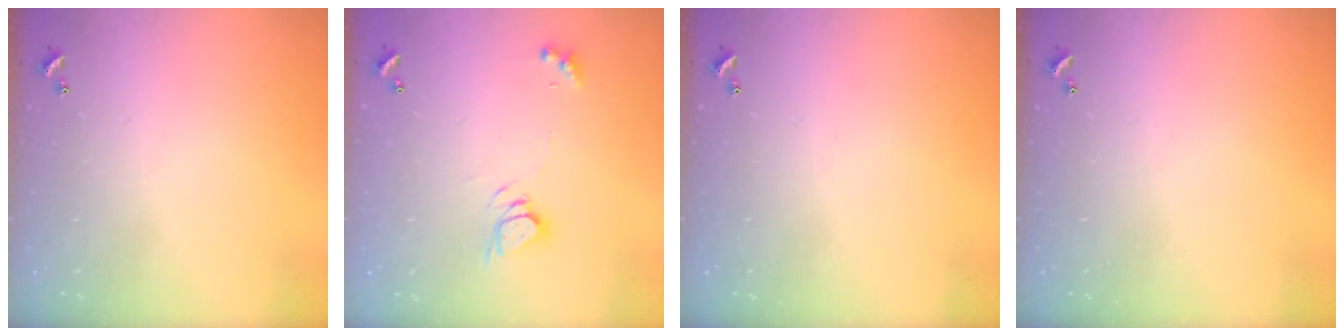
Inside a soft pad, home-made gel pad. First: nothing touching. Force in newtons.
{"total": 5.0, "press": 5.0, "slide": 0.3}
{"total": 0.0}
{"total": 0.0}